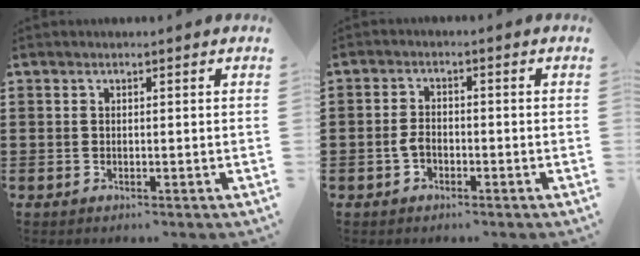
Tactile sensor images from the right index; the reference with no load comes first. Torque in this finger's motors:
{"motor_torque": [0.02, 0.01, 0.07, 0.04]}